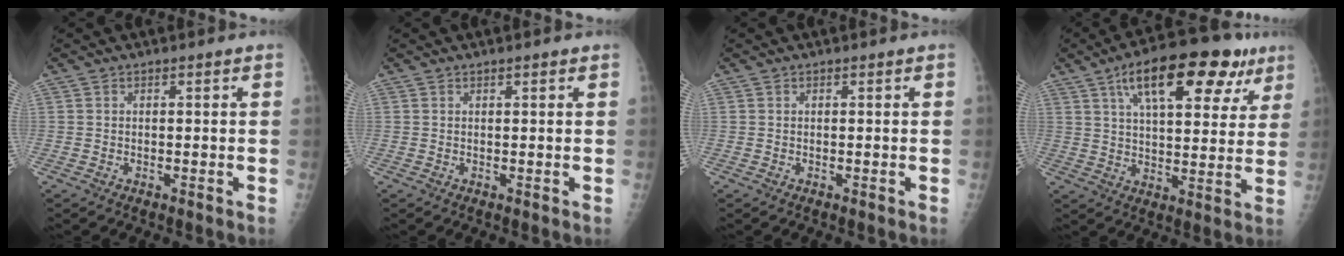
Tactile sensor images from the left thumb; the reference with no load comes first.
{"total": 0.8, "force": [0.6, 0.2, 0.6], "torque": [-0.006, 0.001, 0.009]}
{"total": 0.0}
{"total": 20.6, "force": [10.7, 8.4, 15.4], "torque": [-0.195, -0.004, 0.165]}